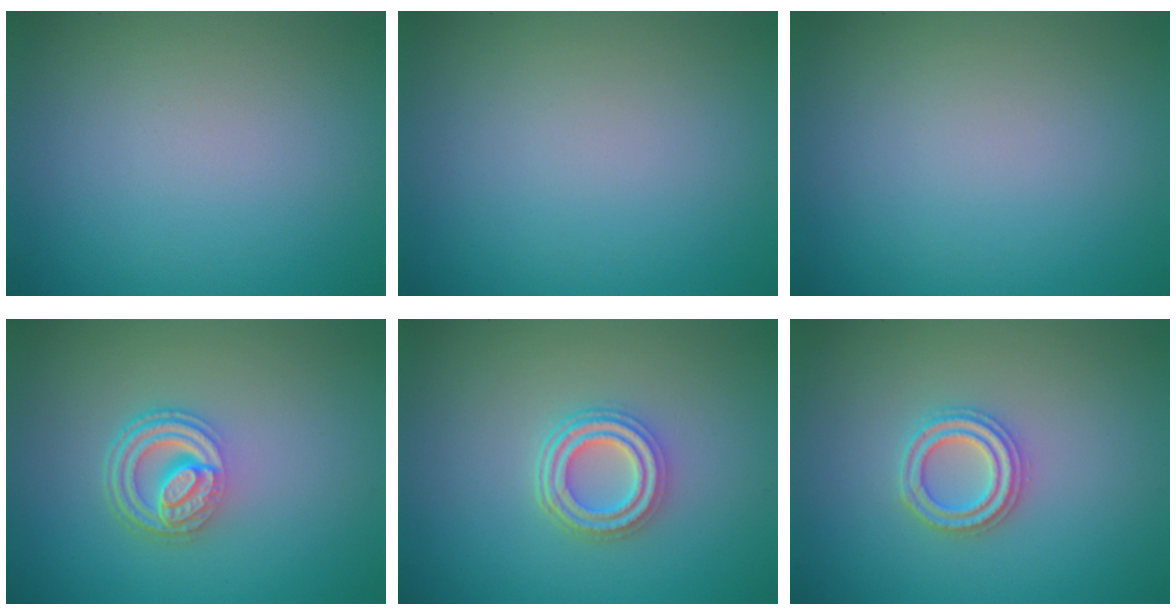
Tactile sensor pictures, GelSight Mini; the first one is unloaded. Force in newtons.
{"total": 0.0}
{"total": 0.0}
{"total": 4.7, "press": 3.3, "slide": 3.3}
{"total": 4.0, "press": 3.1, "slide": 2.5}
{"total": 2.7, "press": 2.6, "slide": 0.7}